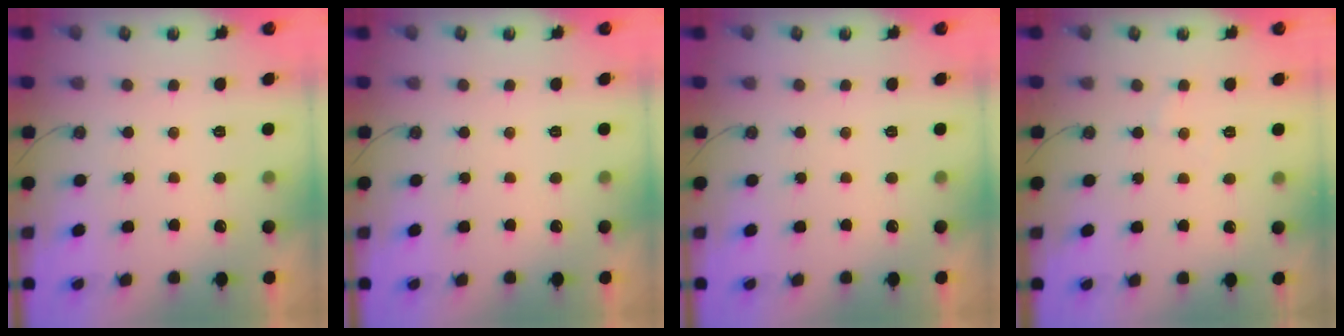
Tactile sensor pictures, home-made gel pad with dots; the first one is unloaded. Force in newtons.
{"total": 0.0}
{"total": 0.0}
{"total": 2.6, "press": 2.5, "slide": 0.5}